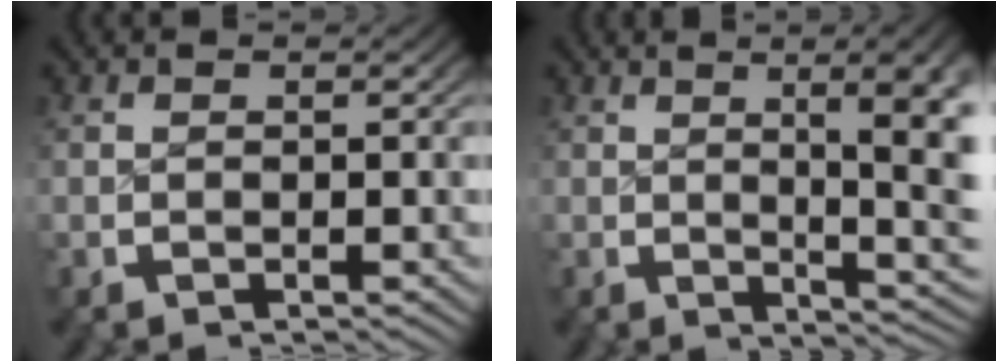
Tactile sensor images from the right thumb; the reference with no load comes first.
{"total": 8.4, "force": [0.7, 3.5, 7.6], "torque": [-0.090, -0.006, 0.013]}